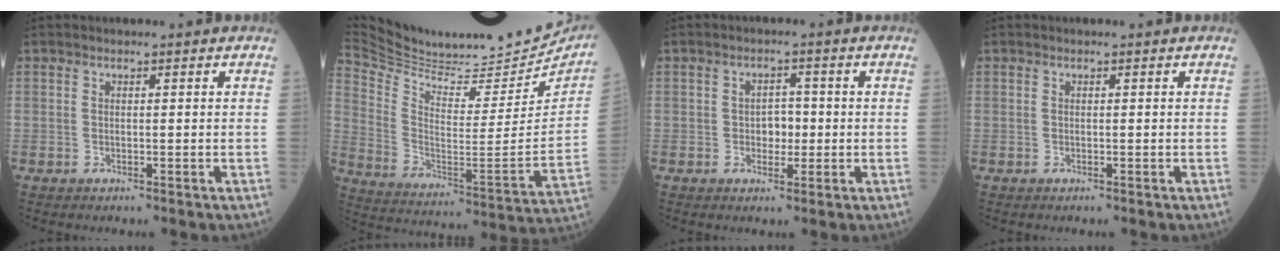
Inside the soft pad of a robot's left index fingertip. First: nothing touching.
{"total": 29.9, "force": [26.9, 6.8, 11.1], "torque": [-0.211, -0.067, 0.382]}
{"total": 3.0, "force": [-0.3, 2.1, 2.2], "torque": [-0.030, 0.006, -0.004]}
{"total": 0.0}